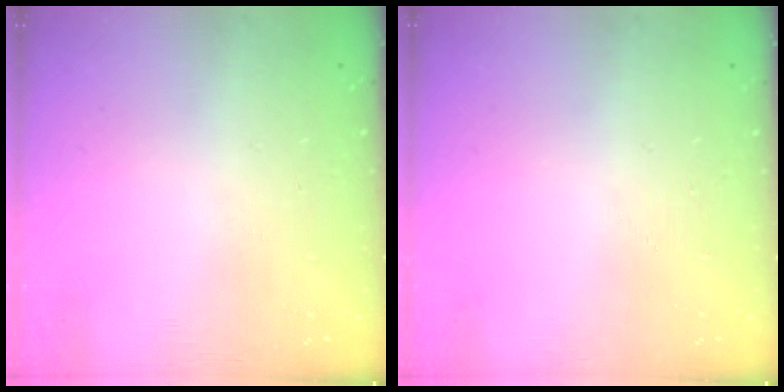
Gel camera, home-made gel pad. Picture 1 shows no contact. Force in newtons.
{"total": 0.0}